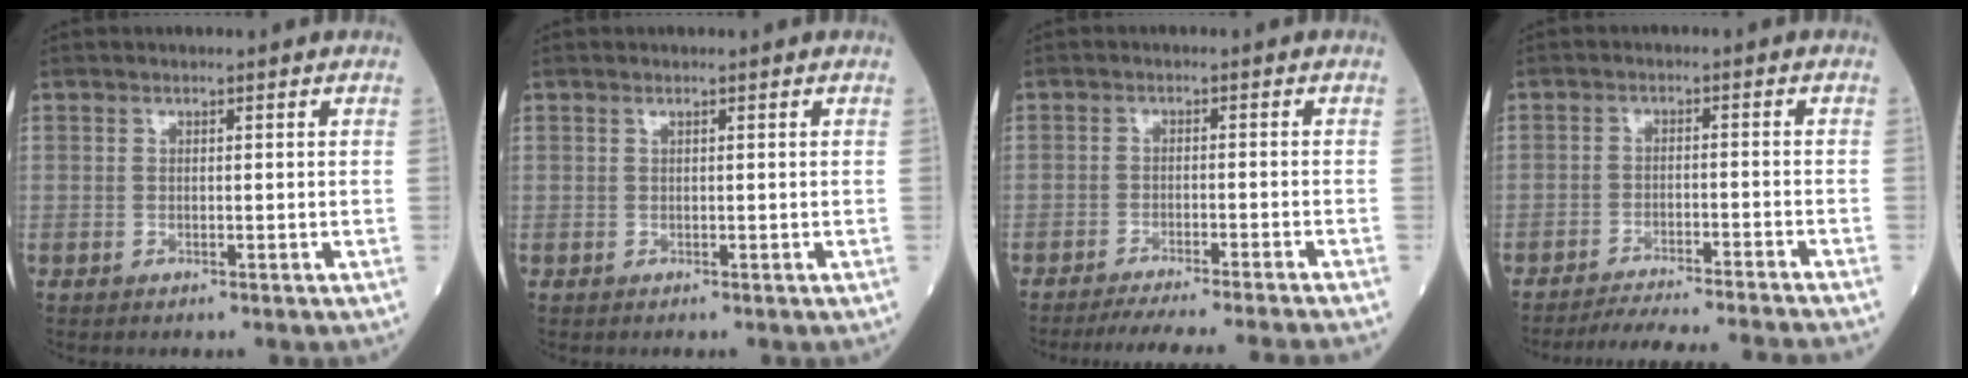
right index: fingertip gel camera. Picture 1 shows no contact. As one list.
[{"total": 0.0}, {"total": 13.7, "force": [-12.6, -1.6, 5.2], "torque": [-0.053, -0.033, -0.176]}, {"total": 13.6, "force": [-12.8, -1.3, 4.3], "torque": [-0.046, -0.021, -0.182]}]